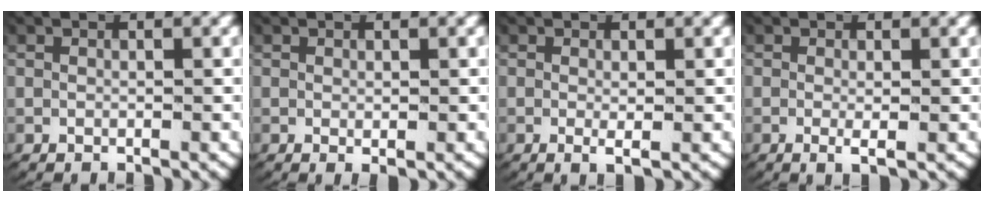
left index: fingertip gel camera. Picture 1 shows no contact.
{"total": 0.6, "force": [0.0, 0.1, 0.6], "torque": [-0.014, -0.007, 0.003]}
{"total": 1.3, "force": [-0.3, 0.2, 1.2], "torque": [-0.031, -0.010, -0.003]}
{"total": 1.7, "force": [-0.6, 0.2, 1.5], "torque": [-0.041, -0.011, -0.006]}